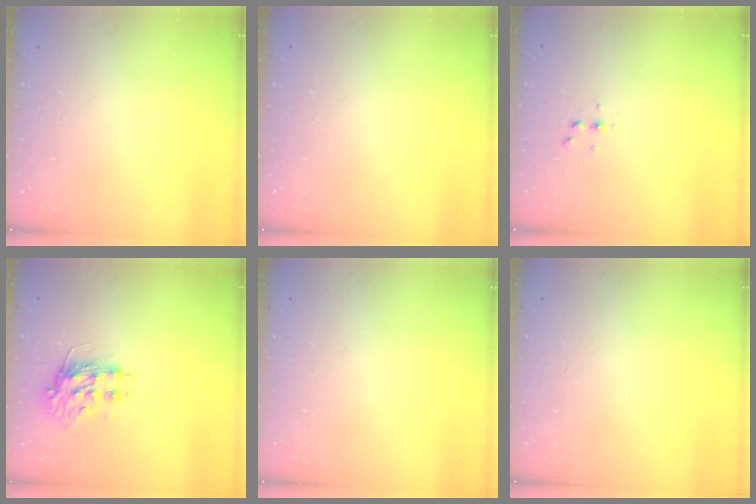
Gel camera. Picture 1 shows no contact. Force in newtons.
{"total": 0.0}
{"total": 2.6, "press": 2.6, "slide": 0.3}
{"total": 8.4, "press": 8.4, "slide": 0.3}
{"total": 0.0}
{"total": 0.0}